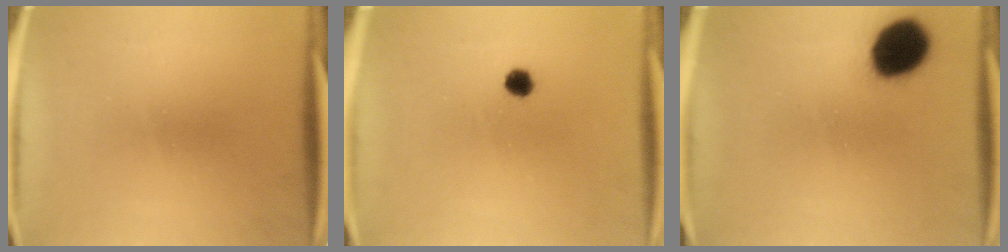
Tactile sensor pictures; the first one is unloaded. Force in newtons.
{"total": 1.8}
{"total": 13.1}